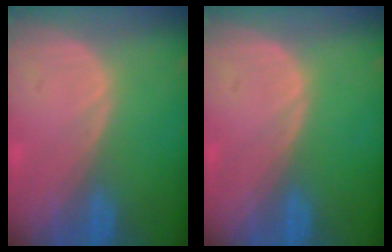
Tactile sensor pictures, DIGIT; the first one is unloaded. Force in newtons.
{"total": 0.0}